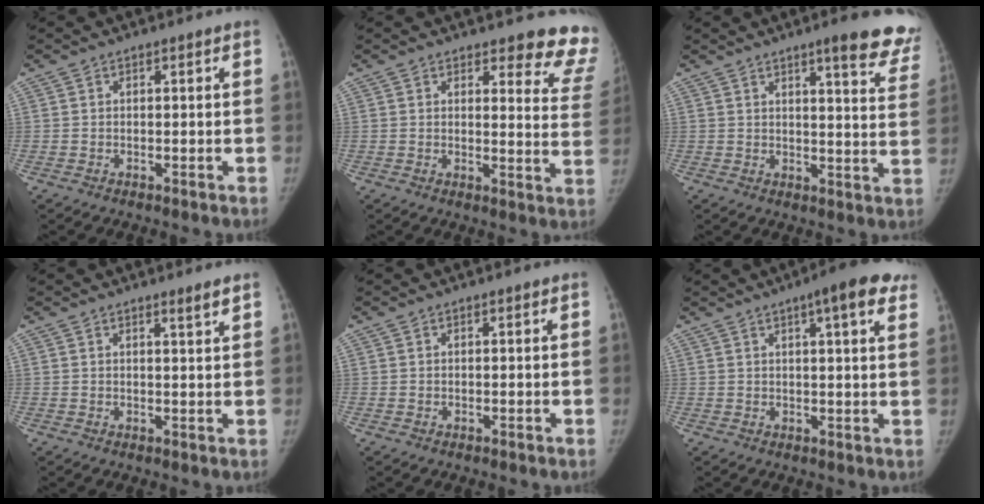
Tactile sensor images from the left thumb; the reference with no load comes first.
{"total": 11.6, "force": [10.9, 3.1, 2.8], "torque": [0.016, -0.101, 0.090]}
{"total": 13.8, "force": [10.0, 2.5, 9.2], "torque": [-0.075, -0.050, 0.109]}
{"total": 1.6, "force": [1.3, -0.3, 1.0], "torque": [-0.013, -0.015, 0.020]}
{"total": 0.0}
{"total": 10.4, "force": [6.0, 2.0, 8.3], "torque": [-0.091, -0.004, 0.070]}